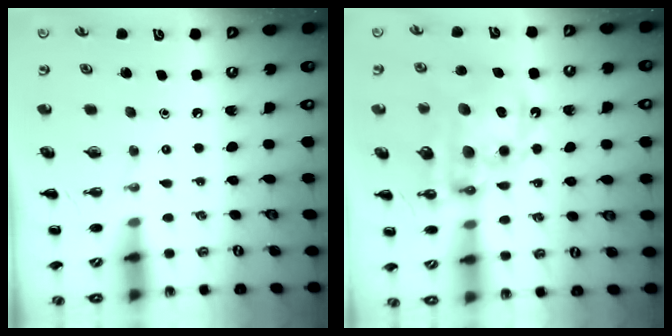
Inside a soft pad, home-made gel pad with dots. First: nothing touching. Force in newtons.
{"total": 17.5, "press": 16.9, "slide": 4.2}